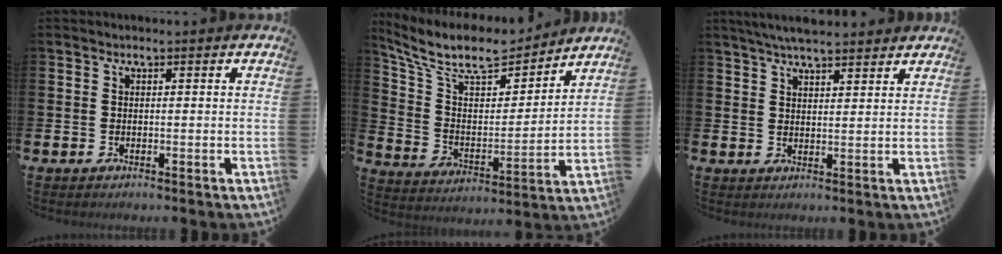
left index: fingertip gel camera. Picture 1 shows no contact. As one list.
[{"total": 10.0, "force": [8.8, 3.2, 3.6], "torque": [-0.106, -0.064, 0.150]}, {"total": 5.0, "force": [4.7, 0.6, 1.5], "torque": [-0.032, -0.015, 0.084]}]